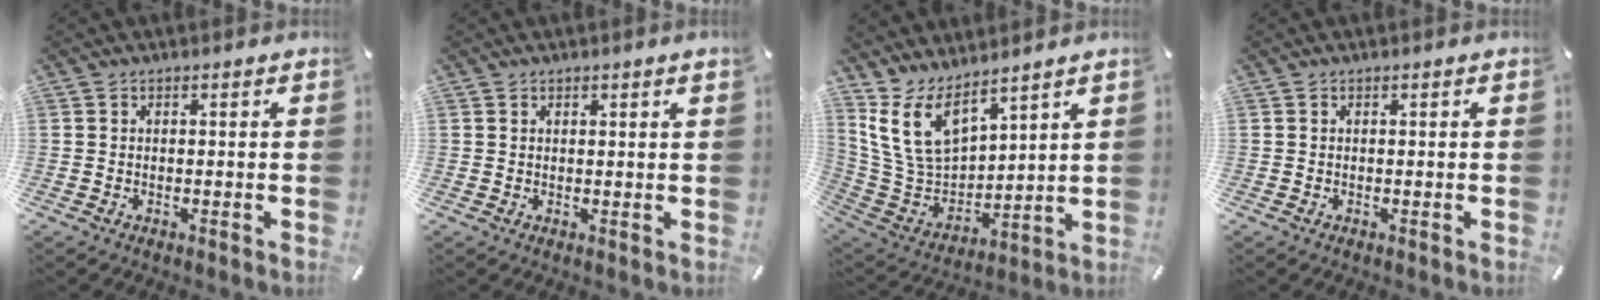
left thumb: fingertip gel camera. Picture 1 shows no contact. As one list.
[{"total": 0.6, "force": [0.6, -0.1, 0.1], "torque": [-0.001, -0.001, 0.011]}, {"total": 13.0, "force": [8.2, 7.6, 6.7], "torque": [-0.156, -0.047, 0.161]}, {"total": 0.0}]